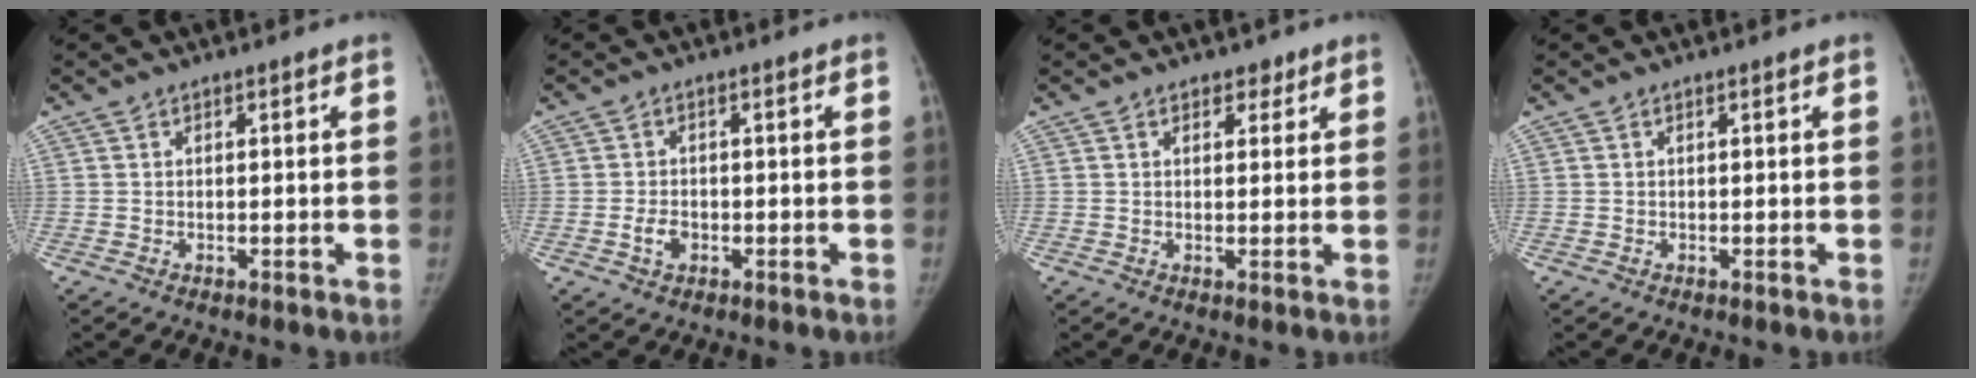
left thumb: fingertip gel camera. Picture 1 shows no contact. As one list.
[{"total": 2.8, "force": [-0.9, 1.9, 1.9], "torque": [-0.032, 0.006, -0.015]}, {"total": 2.1, "force": [1.4, 1.4, 0.8], "torque": [0.006, -0.007, 0.017]}, {"total": 0.0}]